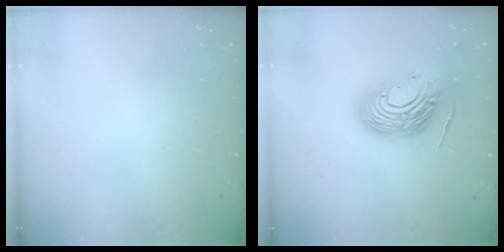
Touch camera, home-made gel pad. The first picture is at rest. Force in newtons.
{"total": 15.3, "press": 15.1, "slide": 2.2}